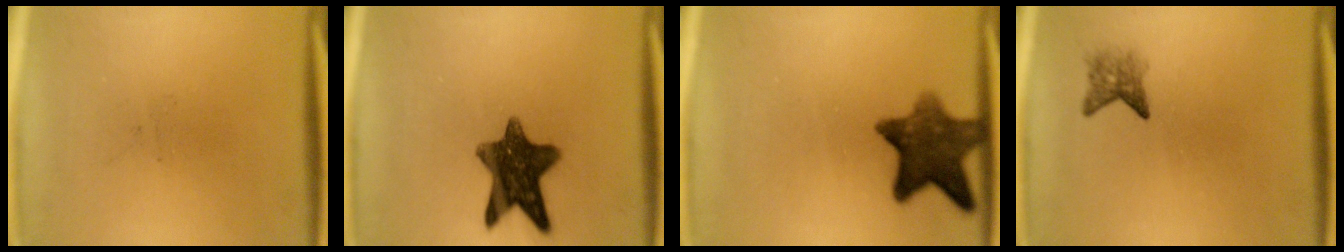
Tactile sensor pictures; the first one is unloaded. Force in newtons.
{"total": 11.4}
{"total": 9.9}
{"total": 2.2}